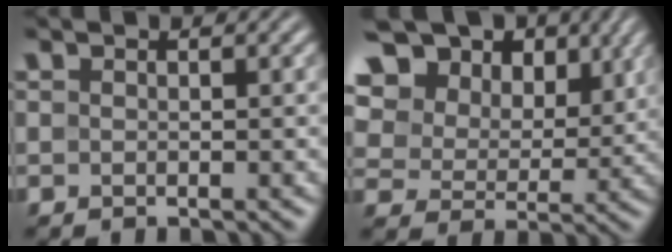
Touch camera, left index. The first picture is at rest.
{"total": 16.9, "force": [8.3, 11.6, 9.0], "torque": [-0.197, 0.035, 0.167]}